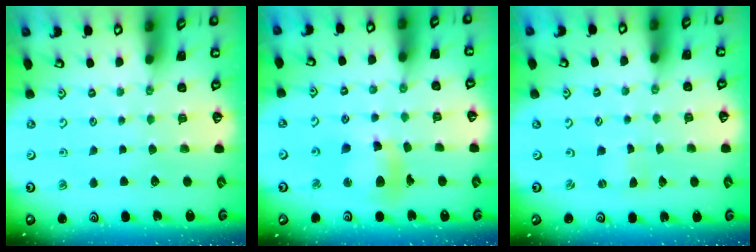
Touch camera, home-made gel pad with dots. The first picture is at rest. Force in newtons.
{"total": 12.9, "press": 12.8, "slide": 1.7}
{"total": 0.0}